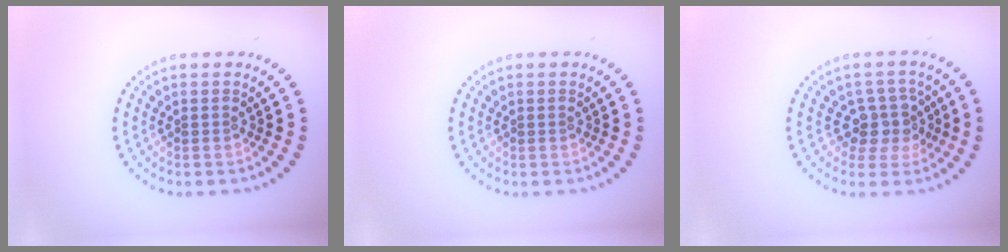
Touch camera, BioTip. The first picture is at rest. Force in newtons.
{"total": 0.0}
{"total": 3.1, "press": 2.4, "slide": 2.0}